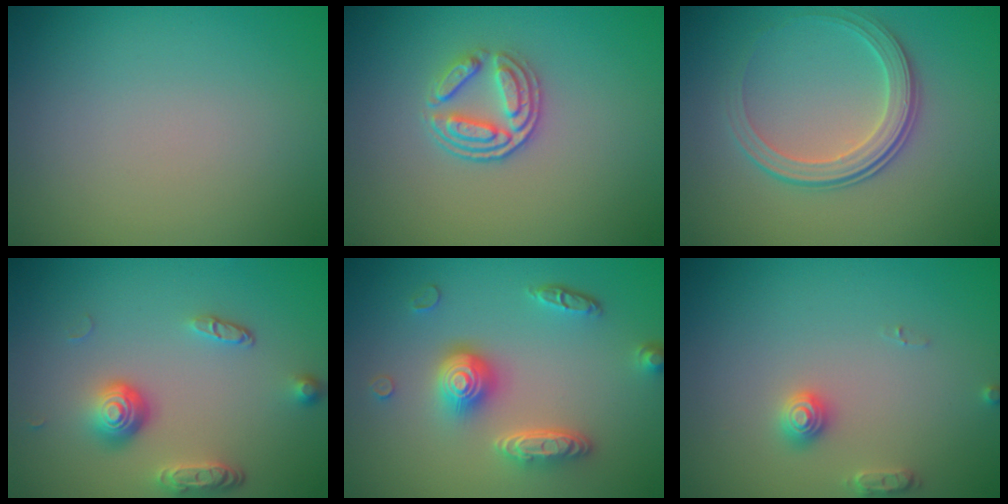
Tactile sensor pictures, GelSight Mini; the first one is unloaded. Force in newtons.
{"total": 3.1, "press": 2.6, "slide": 1.6}
{"total": 3.3, "press": 2.8, "slide": 1.8}
{"total": 3.9, "press": 2.9, "slide": 2.7}
{"total": 4.7, "press": 3.7, "slide": 3.0}
{"total": 2.0, "press": 2.0, "slide": 0.3}